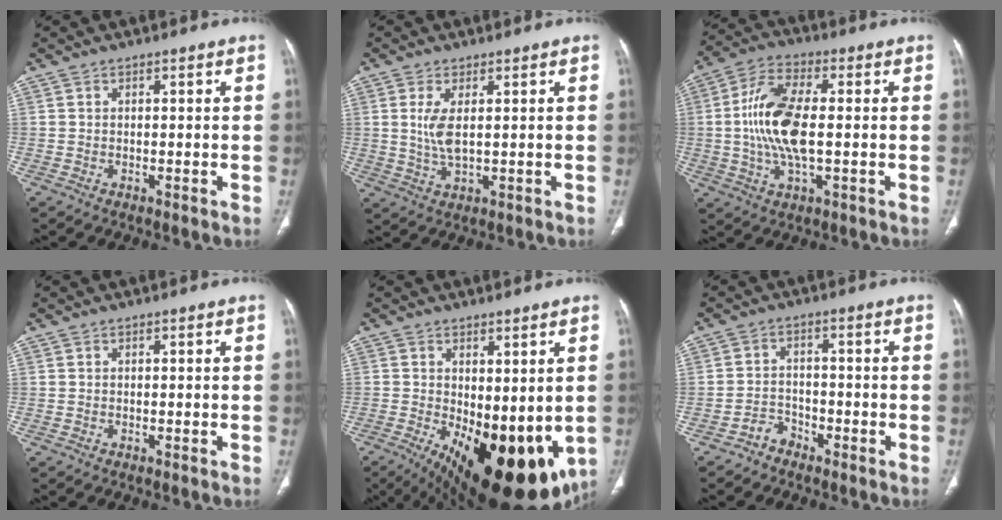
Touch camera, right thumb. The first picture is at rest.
{"total": 4.7, "force": [0.9, 1.6, 4.4], "torque": [-0.103, -0.015, 0.024]}
{"total": 13.4, "force": [-0.2, 5.6, 12.2], "torque": [-0.259, 0.009, -0.008]}
{"total": 0.0}
{"total": 21.6, "force": [-4.7, 10.2, 18.4], "torque": [-0.231, -0.037, -0.040]}
{"total": 2.9, "force": [-2.3, 1.8, 0.2], "torque": [0.003, 0.020, -0.044]}